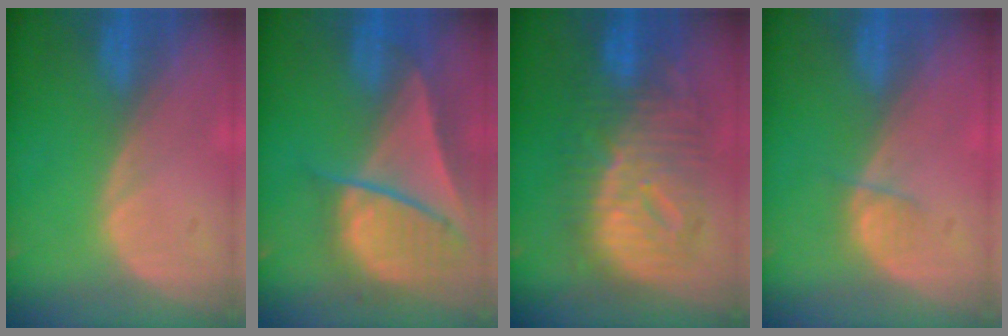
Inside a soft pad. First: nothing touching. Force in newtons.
{"total": 9.4, "press": 8.1, "slide": 4.7}
{"total": 12.3, "press": 12.2, "slide": 1.3}
{"total": 1.9, "press": 1.7, "slide": 0.8}